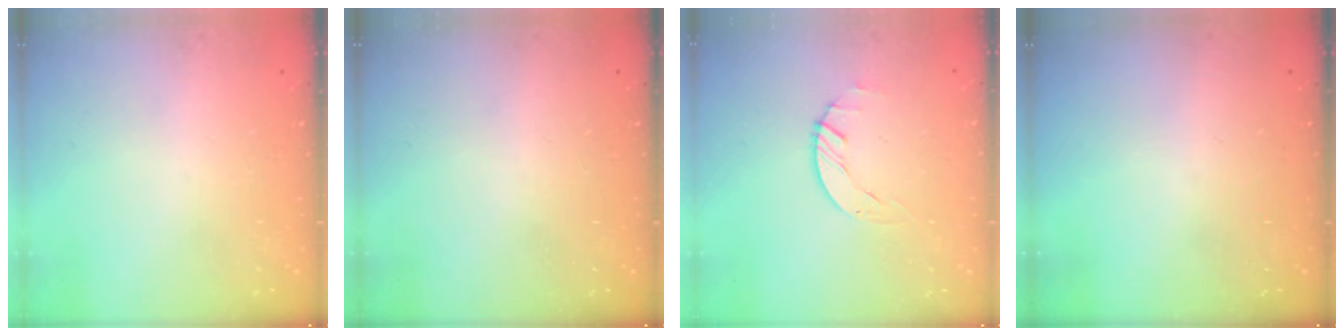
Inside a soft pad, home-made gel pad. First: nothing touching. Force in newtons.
{"total": 0.0}
{"total": 1.7, "press": 1.7, "slide": 0.1}
{"total": 0.0}